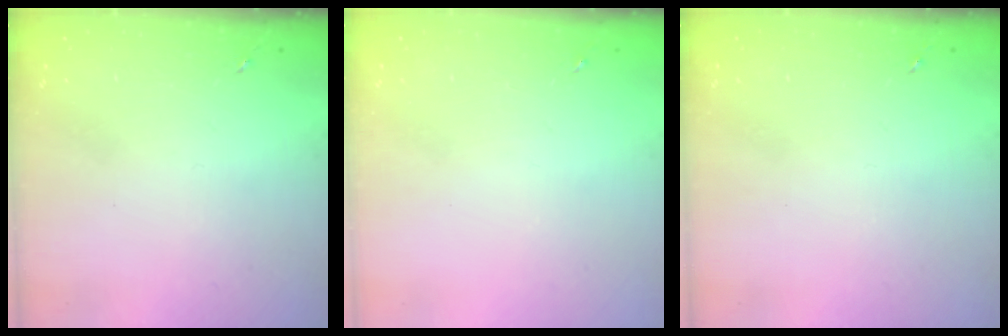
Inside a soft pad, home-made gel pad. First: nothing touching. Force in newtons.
{"total": 0.0}
{"total": 0.0}